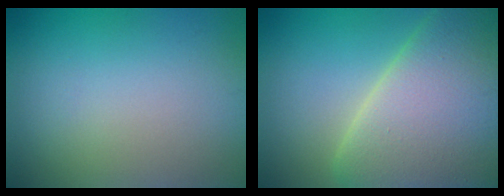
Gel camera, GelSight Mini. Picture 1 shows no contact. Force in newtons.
{"total": 14.2, "press": 14.2, "slide": 0.8}